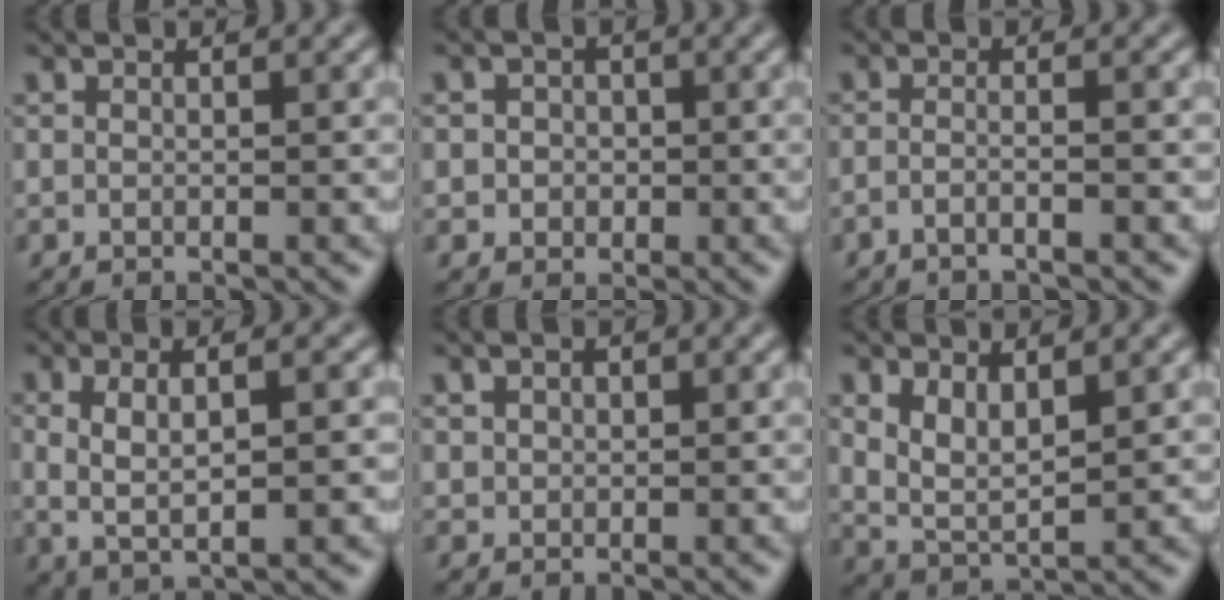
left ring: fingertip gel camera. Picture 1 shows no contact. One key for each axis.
{"total": 2.3, "fx": 0.0, "fy": 2.2, "fz": 0.7, "tx": 0.006, "ty": 0.002, "tz": -0.010}
{"total": 1.6, "fx": -1.1, "fy": 0.4, "fz": 1.2, "tx": -0.018, "ty": -0.004, "tz": -0.027}
{"total": 4.3, "fx": 0.3, "fy": 1.5, "fz": 4.1, "tx": -0.083, "ty": 0.001, "tz": 0.007}
{"total": 1.4, "fx": 0.6, "fy": 1.1, "fz": 0.6, "tx": -0.011, "ty": 0.003, "tz": 0.012}
{"total": 3.8, "fx": 1.3, "fy": 1.9, "fz": 3.0, "tx": -0.069, "ty": -0.009, "tz": 0.030}